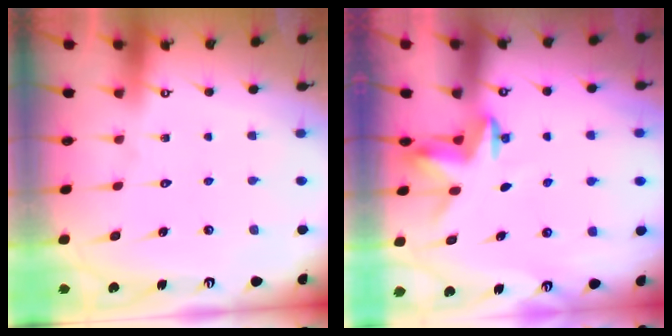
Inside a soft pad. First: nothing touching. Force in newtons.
{"total": 3.3, "press": 3.3, "slide": 0.2}